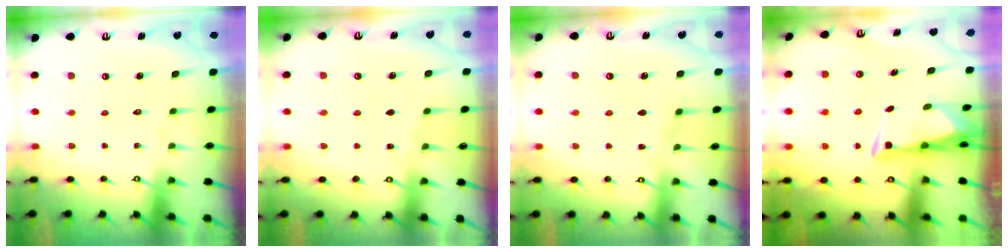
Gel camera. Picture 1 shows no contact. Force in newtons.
{"total": 2.6, "press": 2.6, "slide": 0.4}
{"total": 3.7, "press": 3.6, "slide": 0.5}
{"total": 3.0, "press": 2.9, "slide": 0.9}